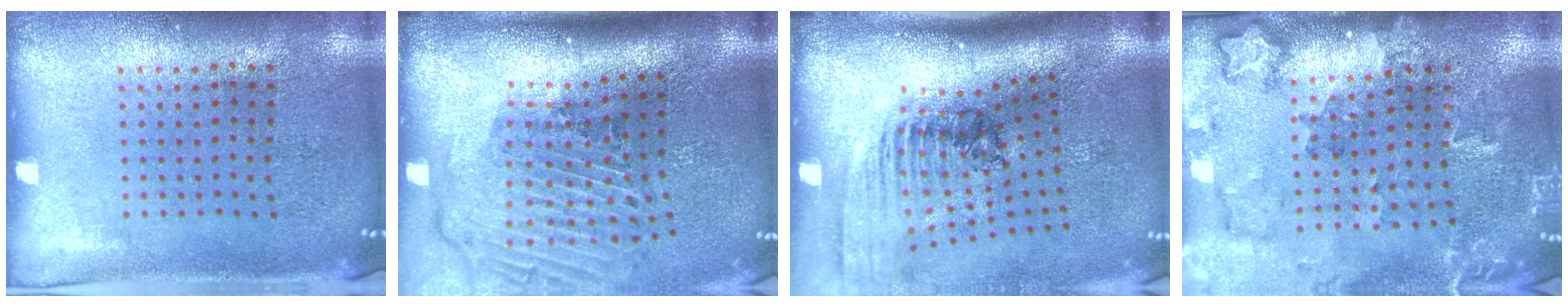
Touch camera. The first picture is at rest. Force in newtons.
{"total": 2.9, "press": 2.0, "slide": 2.2}
{"total": 2.4, "press": 1.7, "slide": 1.7}
{"total": 1.8, "press": 1.8, "slide": 0.2}